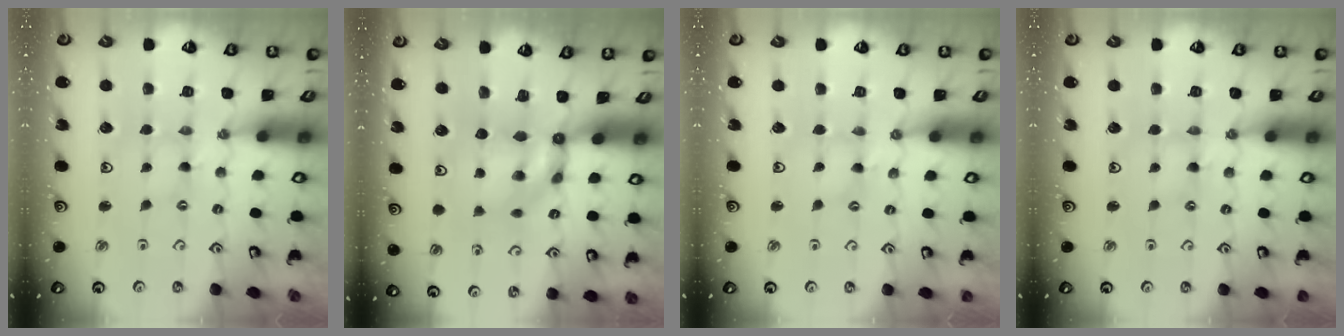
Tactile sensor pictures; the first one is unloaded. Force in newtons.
{"total": 6.5, "press": 6.5, "slide": 0.5}
{"total": 1.3, "press": 1.3, "slide": 0.3}
{"total": 1.0, "press": 0.9, "slide": 0.2}